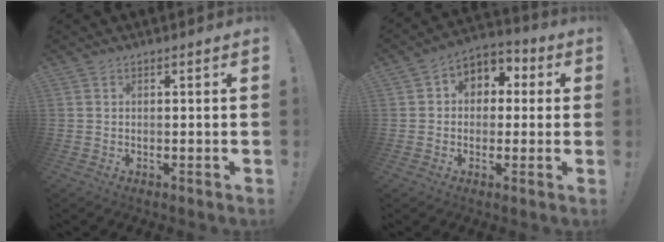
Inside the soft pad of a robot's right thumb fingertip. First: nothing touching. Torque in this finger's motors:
{"motor_torque": [0.09, 0.10, 0.03, 0.11, 0.10]}